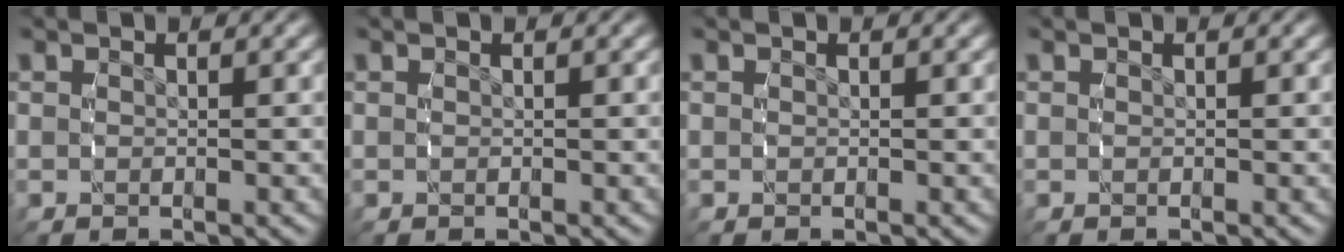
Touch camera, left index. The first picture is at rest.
{"total": 0.0}
{"total": 0.0}
{"total": 0.0}